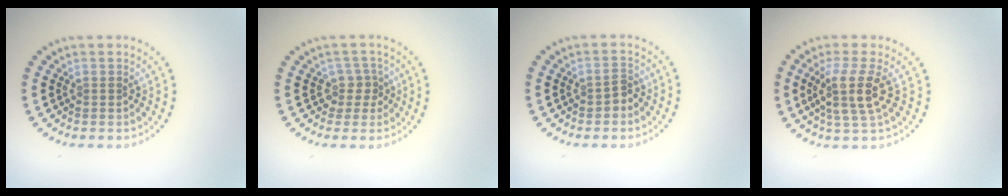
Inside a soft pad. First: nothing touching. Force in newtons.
{"total": 1.8, "press": 1.5, "slide": 1.0}
{"total": 1.2, "press": 1.1, "slide": 0.4}
{"total": 3.7, "press": 2.9, "slide": 2.2}